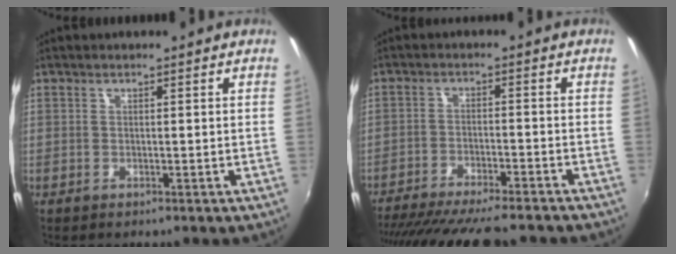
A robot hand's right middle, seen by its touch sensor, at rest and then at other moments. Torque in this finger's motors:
{"motor_torque": [1.09, -1.04, 0.50, 0.21]}